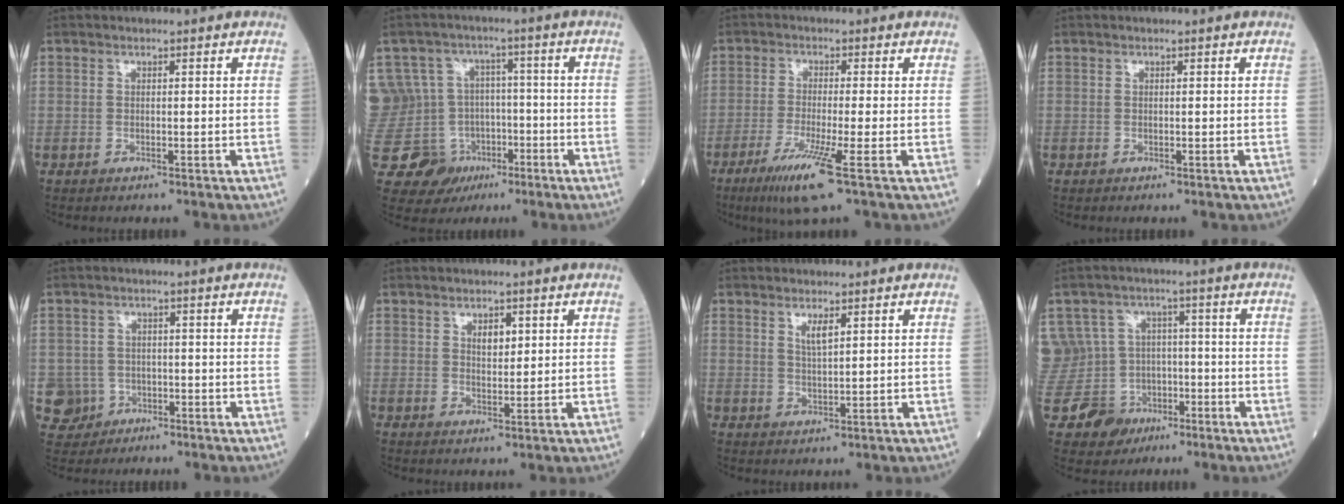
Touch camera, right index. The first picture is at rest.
{"total": 16.0, "force": [-5.2, 14.3, 5.1], "torque": [-0.137, 0.057, -0.069]}
{"total": 7.2, "force": [-3.8, -0.9, 6.1], "torque": [-0.116, -0.025, -0.073]}
{"total": 0.0}
{"total": 4.8, "force": [-1.6, 4.5, -0.3], "torque": [0.008, 0.012, -0.027]}
{"total": 2.5, "force": [1.0, 1.3, 1.9], "torque": [-0.027, -0.002, 0.018]}
{"total": 2.4, "force": [1.3, 0.3, 2.0], "torque": [-0.042, -0.003, 0.026]}
{"total": 12.3, "force": [-4.6, 11.2, 1.9], "torque": [-0.066, 0.049, -0.062]}